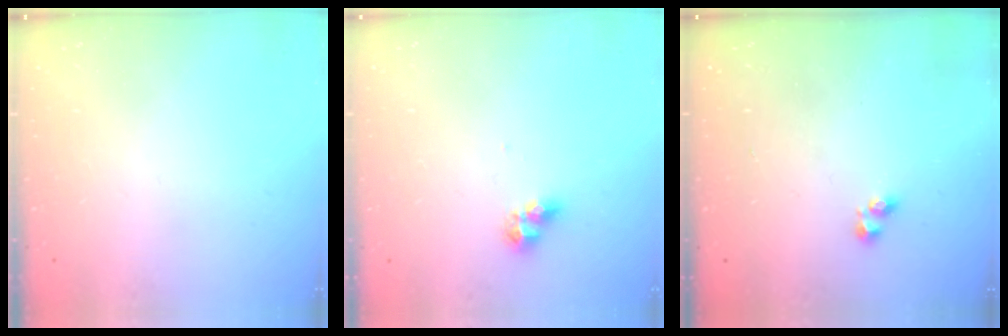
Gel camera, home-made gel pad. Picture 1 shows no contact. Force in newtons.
{"total": 6.4, "press": 6.3, "slide": 0.5}
{"total": 0.9, "press": 0.4, "slide": 0.8}